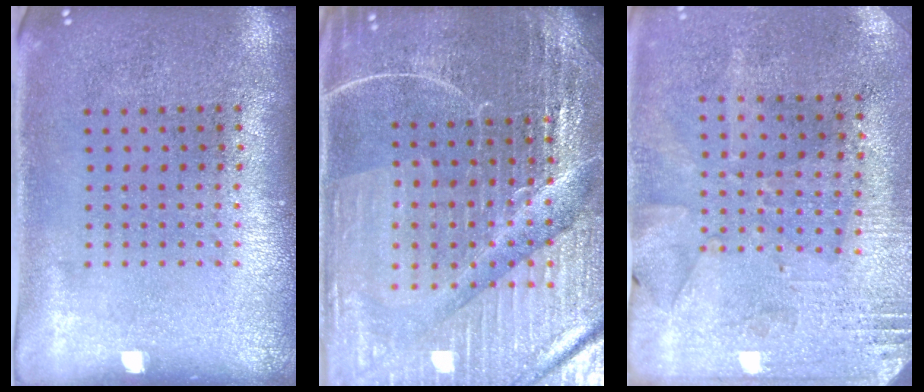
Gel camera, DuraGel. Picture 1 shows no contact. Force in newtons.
{"total": 5.4, "press": 5.1, "slide": 1.9}
{"total": 2.7, "press": 2.3, "slide": 1.5}